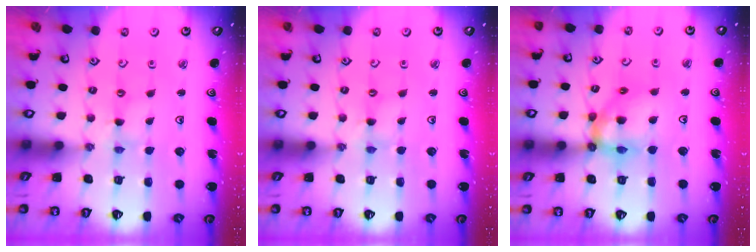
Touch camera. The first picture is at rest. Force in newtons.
{"total": 0.0}
{"total": 12.5, "press": 12.4, "slide": 1.7}